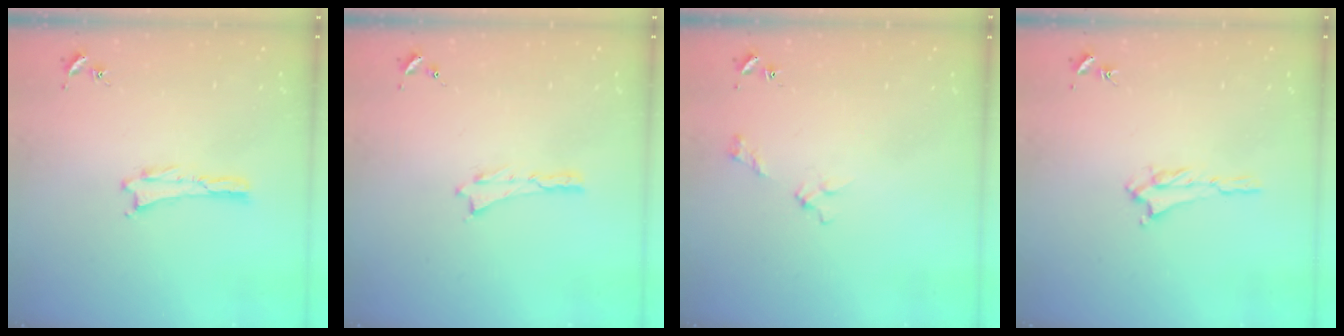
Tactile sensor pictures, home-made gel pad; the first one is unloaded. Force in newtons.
{"total": 0.0}
{"total": 2.7, "press": 2.6, "slide": 0.3}
{"total": 1.2, "press": 1.1, "slide": 0.5}